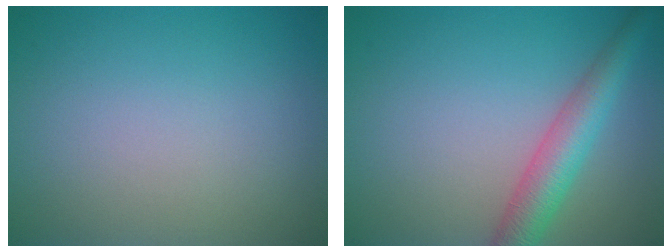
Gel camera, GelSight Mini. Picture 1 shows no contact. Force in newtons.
{"total": 4.5, "press": 4.5, "slide": 0.1}